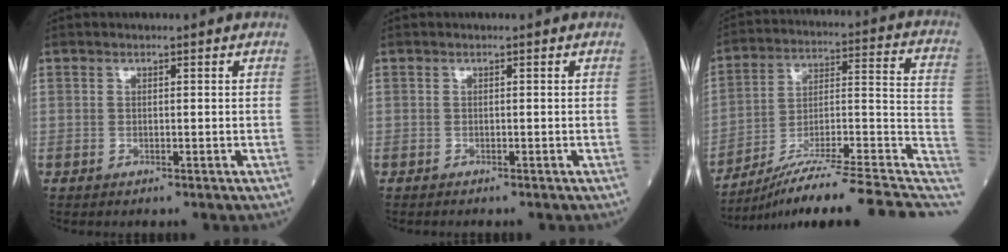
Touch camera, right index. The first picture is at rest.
{"total": 0.5, "force": [-0.5, 0.0, 0.1], "torque": [-0.003, -0.002, -0.012]}
{"total": 23.8, "force": [-18.0, 1.1, 15.5], "torque": [-0.176, 0.017, -0.282]}